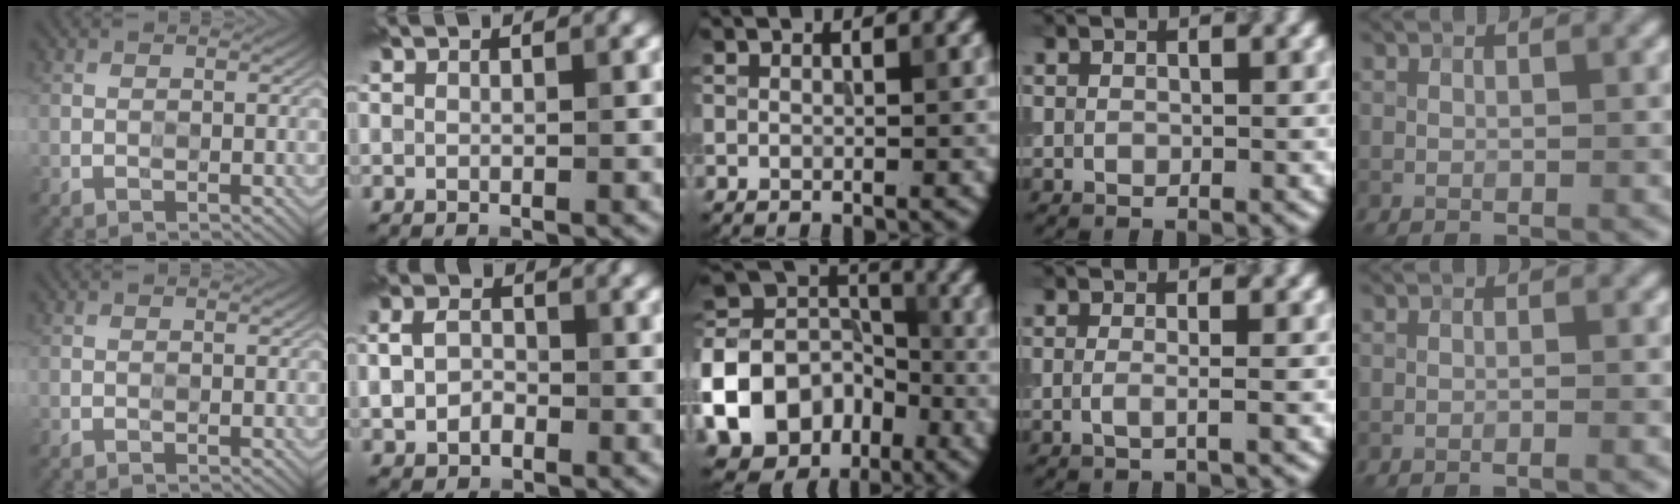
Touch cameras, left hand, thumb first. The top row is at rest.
{"index": {"total": 3.3, "force": [-0.5, 2.6, 2.1], "torque": [-0.045, 0.000, -0.015]}, "middle": {"total": 10.8, "force": [-4.4, 8.6, 4.9], "torque": [-0.123, -0.001, -0.091]}, "ring": {"total": 1.6, "force": [-0.2, 0.6, 1.5], "torque": [-0.022, -0.009, -0.012]}, "little": {"total": 0.7, "force": [-0.3, 0.2, 0.5], "torque": [-0.003, 0.003, -0.012]}}